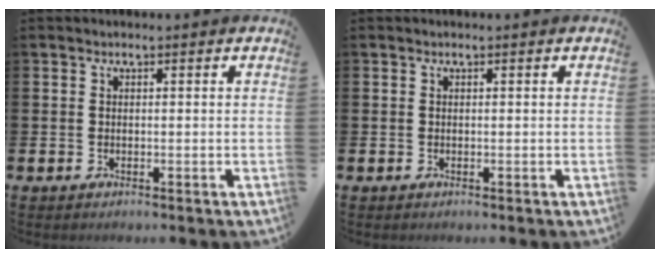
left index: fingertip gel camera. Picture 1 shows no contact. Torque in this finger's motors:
{"motor_torque": [-0.10, 0.01, 0.02, 0.01]}